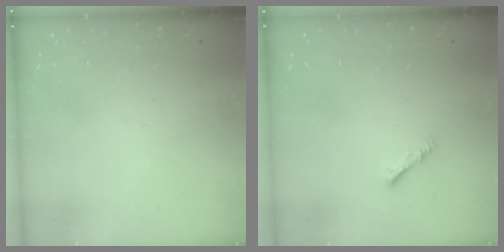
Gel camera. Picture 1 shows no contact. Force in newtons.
{"total": 1.9, "press": 1.9, "slide": 0.4}